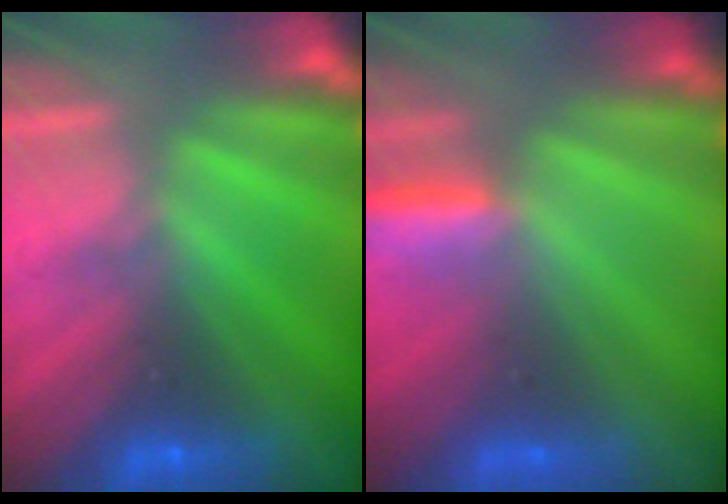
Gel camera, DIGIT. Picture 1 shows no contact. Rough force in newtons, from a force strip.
{"total": 2.7}